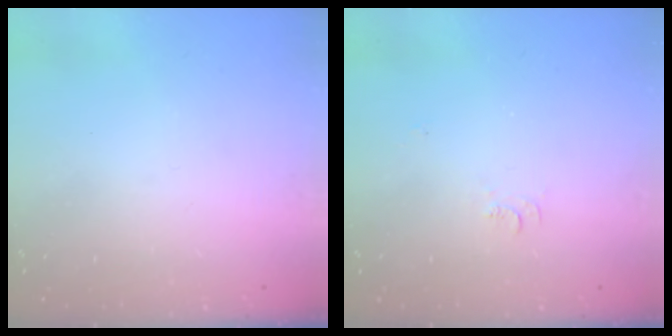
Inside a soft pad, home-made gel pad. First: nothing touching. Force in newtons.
{"total": 5.8, "press": 5.8, "slide": 0.5}